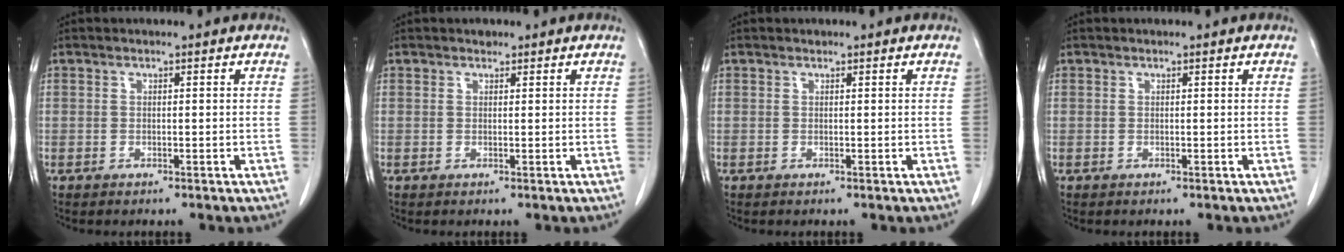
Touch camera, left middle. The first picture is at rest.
{"total": 0.7, "force": [0.5, 0.4, 0.1], "torque": [-0.001, 0.002, 0.006]}
{"total": 0.0}
{"total": 0.0}